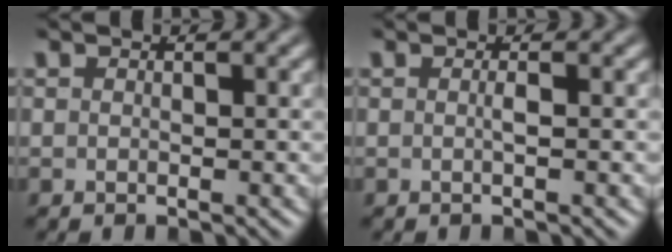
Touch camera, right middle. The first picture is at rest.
{"total": 0.8, "force": [-0.2, -0.4, 0.6], "torque": [-0.013, -0.002, -0.004]}